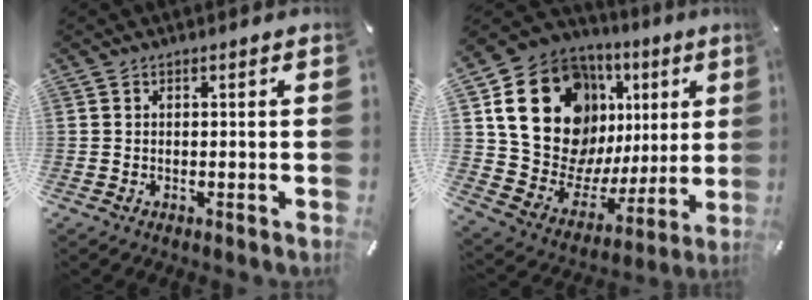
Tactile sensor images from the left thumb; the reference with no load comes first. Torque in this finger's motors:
{"motor_torque": [2.51, 2.49, 1.48, -1.30, 0.53]}